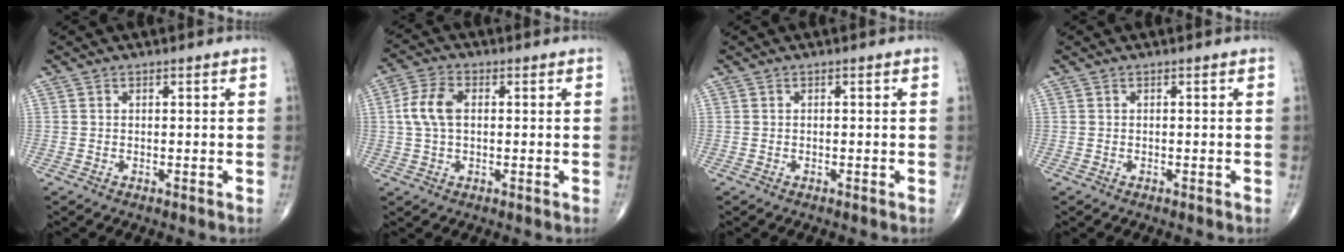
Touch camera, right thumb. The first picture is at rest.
{"total": 6.6, "force": [0.8, 3.9, 5.3], "torque": [-0.118, 0.015, 0.011]}
{"total": 0.0}
{"total": 0.0}